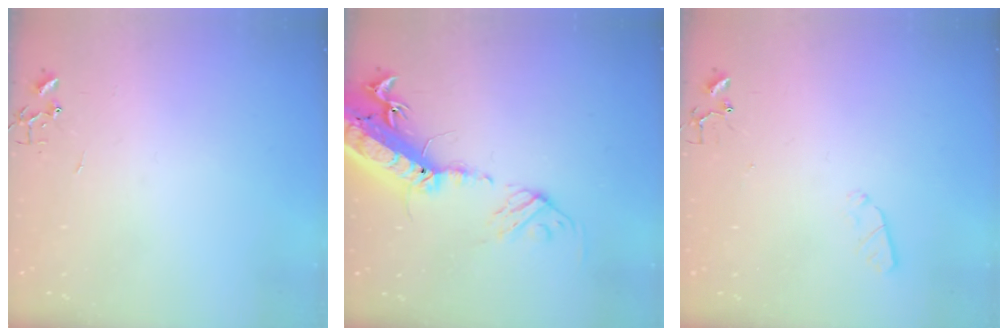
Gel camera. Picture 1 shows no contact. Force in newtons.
{"total": 23.3, "press": 22.7, "slide": 5.2}
{"total": 3.6, "press": 3.5, "slide": 0.6}